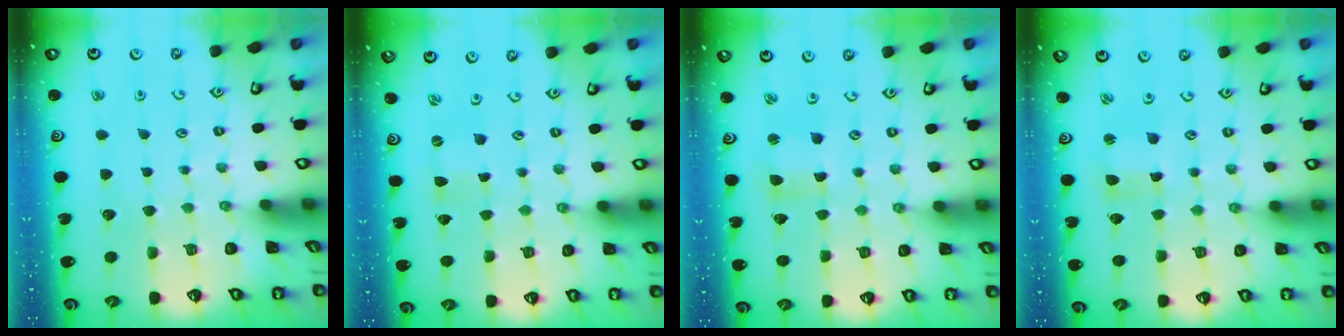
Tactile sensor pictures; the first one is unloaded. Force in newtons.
{"total": 0.0}
{"total": 2.5, "press": 2.5, "slide": 0.3}
{"total": 1.9, "press": 1.9, "slide": 0.3}